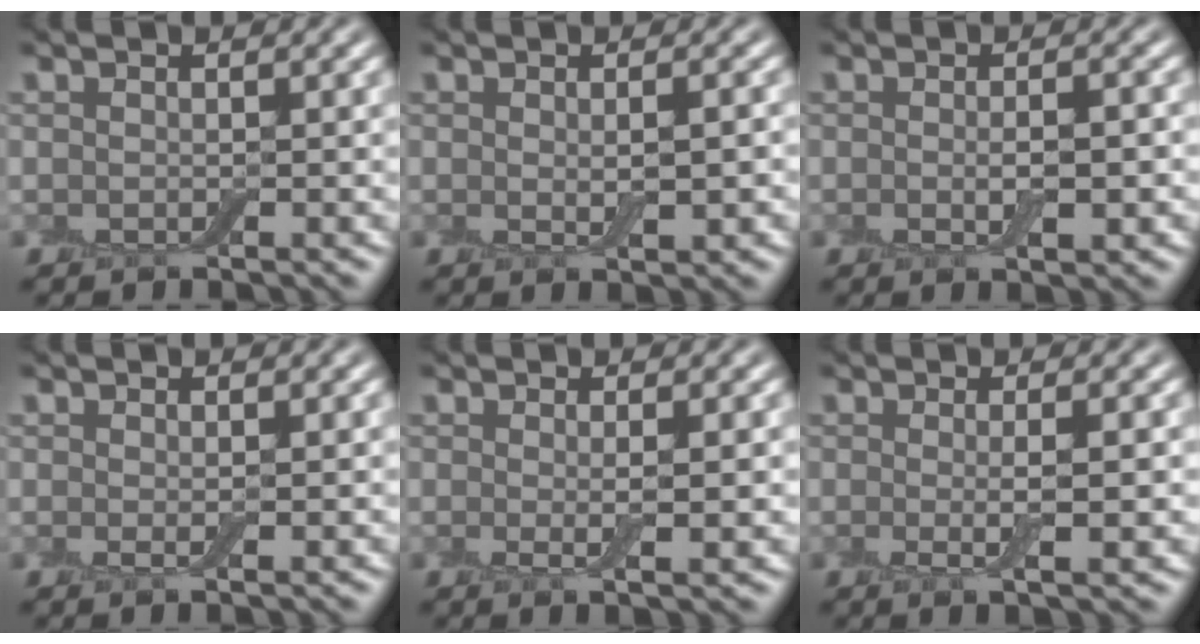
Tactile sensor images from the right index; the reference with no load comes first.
{"total": 2.2, "force": [0.0, 0.6, 2.1], "torque": [-0.037, -0.006, 0.001]}
{"total": 2.6, "force": [-0.3, 0.8, 2.5], "torque": [-0.043, -0.006, -0.003]}
{"total": 0.8, "force": [0.2, 0.2, 0.8], "torque": [-0.013, -0.004, 0.003]}
{"total": 2.2, "force": [0.2, 0.4, 2.1], "torque": [-0.035, -0.010, 0.004]}
{"total": 2.9, "force": [-0.1, 0.6, 2.9], "torque": [-0.048, -0.008, 0.000]}